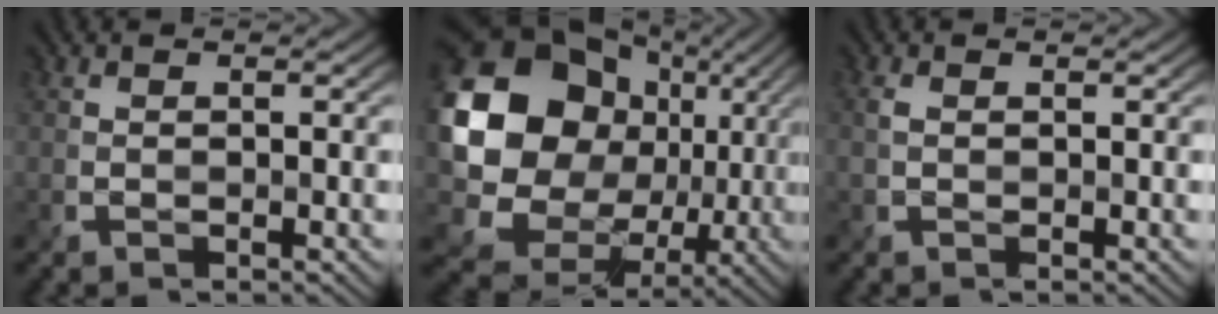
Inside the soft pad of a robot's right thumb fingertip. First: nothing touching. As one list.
[{"total": 18.2, "force": [2.5, 15.5, 9.2], "torque": [-0.220, -0.007, 0.045]}, {"total": 1.1, "force": [0.2, 0.7, 0.9], "torque": [-0.028, 0.000, 0.006]}]